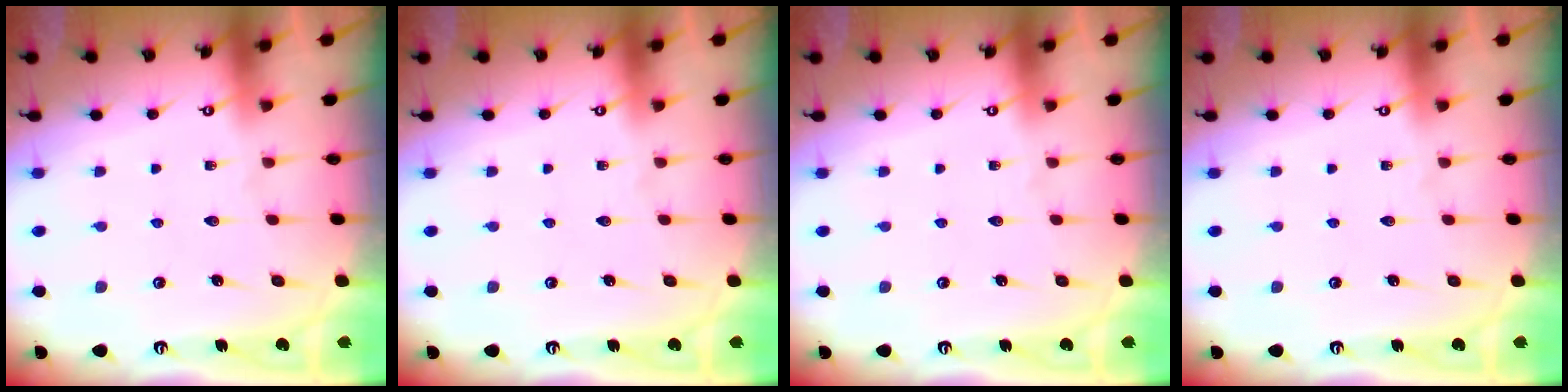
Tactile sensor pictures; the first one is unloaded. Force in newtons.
{"total": 0.0}
{"total": 0.0}
{"total": 0.0}